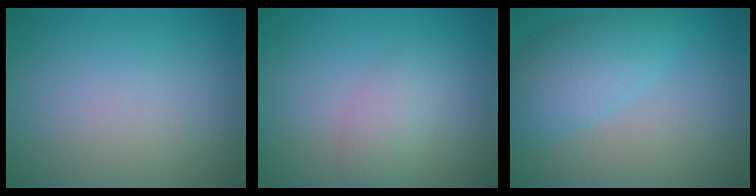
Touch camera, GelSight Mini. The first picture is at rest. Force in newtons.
{"total": 2.1, "press": 2.1, "slide": 0.1}
{"total": 4.6, "press": 4.6, "slide": 0.3}